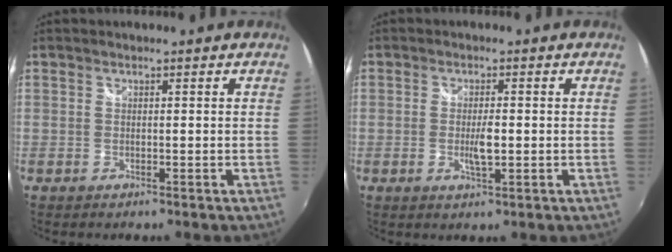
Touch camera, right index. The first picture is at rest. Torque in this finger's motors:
{"motor_torque": [0.74, -0.36, 0.45, 0.10]}